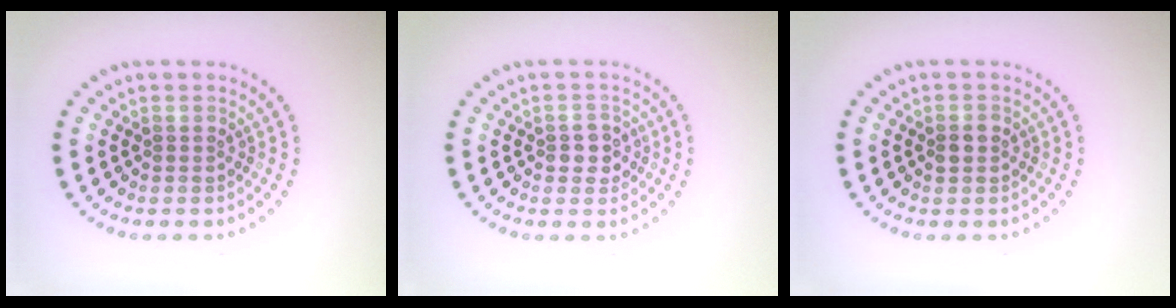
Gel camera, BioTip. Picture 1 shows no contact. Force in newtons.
{"total": 1.8, "press": 1.8, "slide": 0.3}
{"total": 1.5, "press": 1.5, "slide": 0.1}